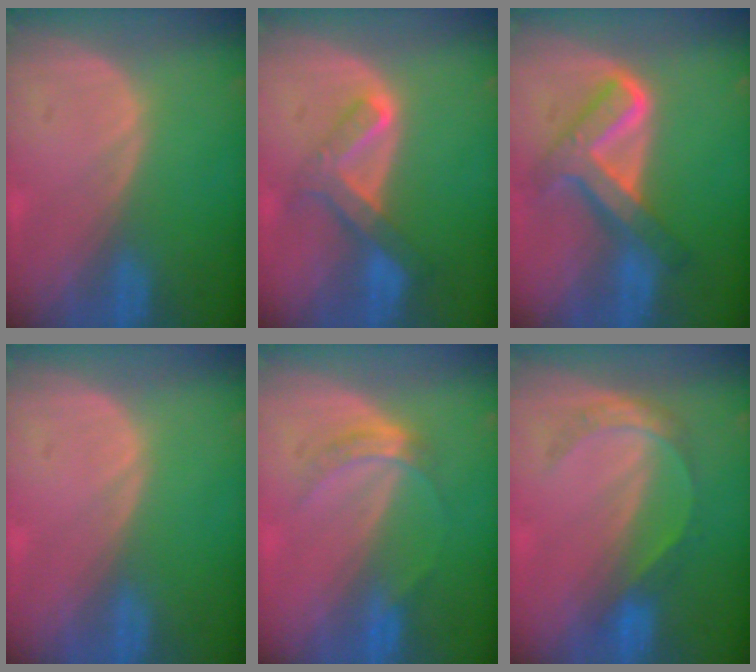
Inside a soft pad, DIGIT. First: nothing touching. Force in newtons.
{"total": 6.6, "press": 5.8, "slide": 3.0}
{"total": 8.1, "press": 8.1, "slide": 0.7}
{"total": 0.0}
{"total": 3.5, "press": 3.2, "slide": 1.5}
{"total": 4.4, "press": 4.4, "slide": 0.5}